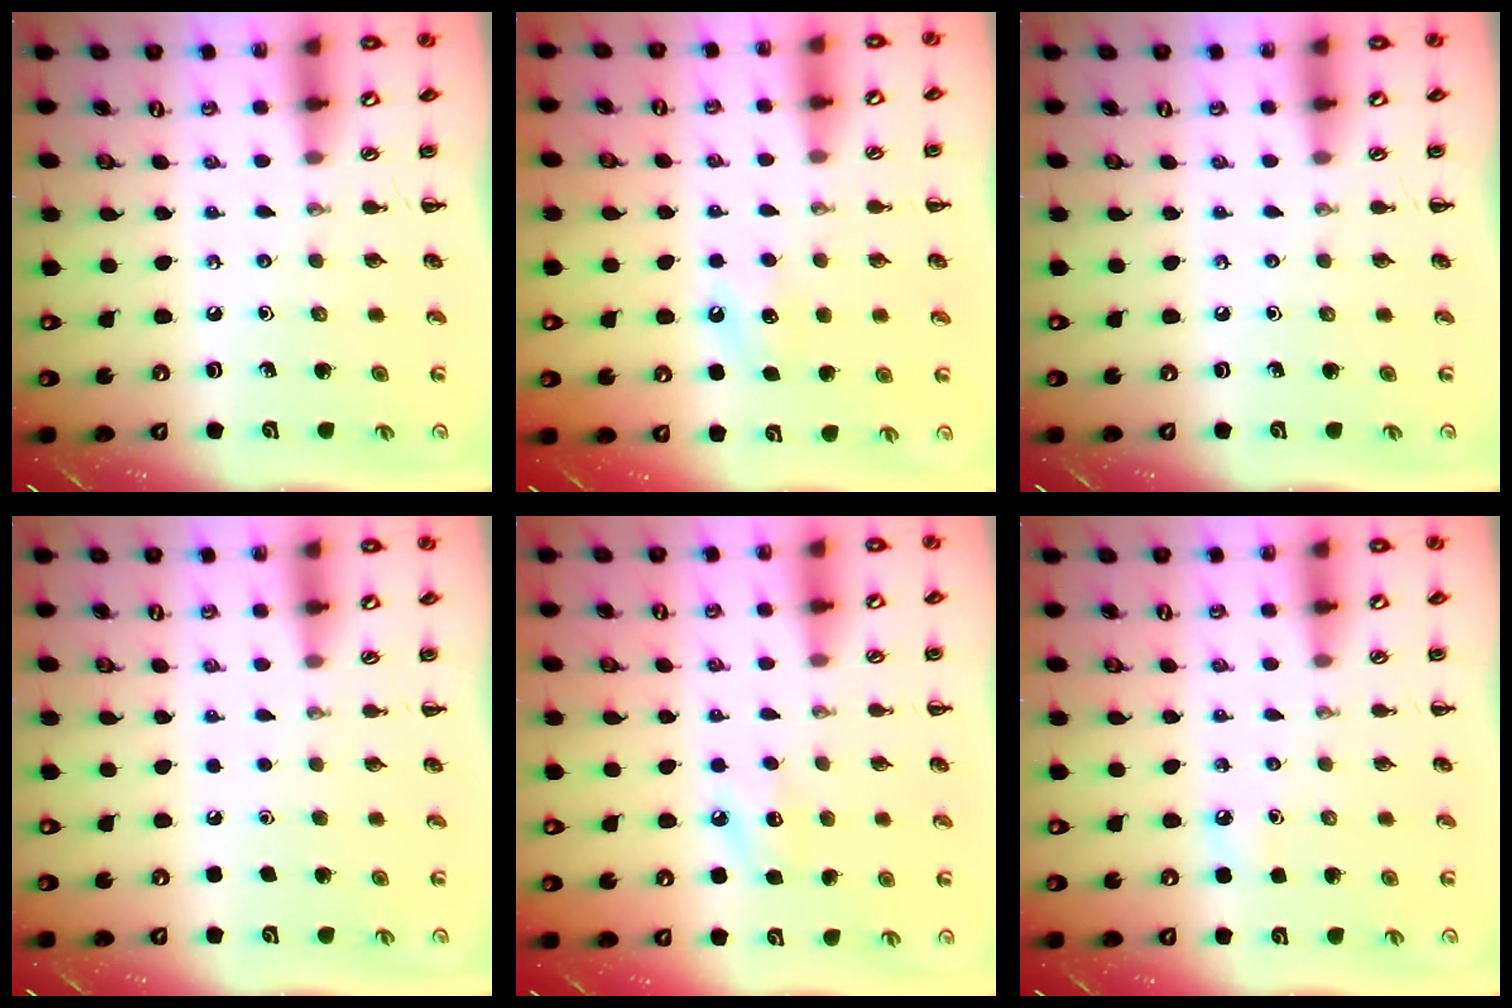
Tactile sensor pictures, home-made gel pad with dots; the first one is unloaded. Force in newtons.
{"total": 4.5, "press": 4.4, "slide": 1.3}
{"total": 0.0}
{"total": 1.6, "press": 1.6, "slide": 0.1}
{"total": 8.6, "press": 8.5, "slide": 1.6}
{"total": 2.8, "press": 2.6, "slide": 1.0}